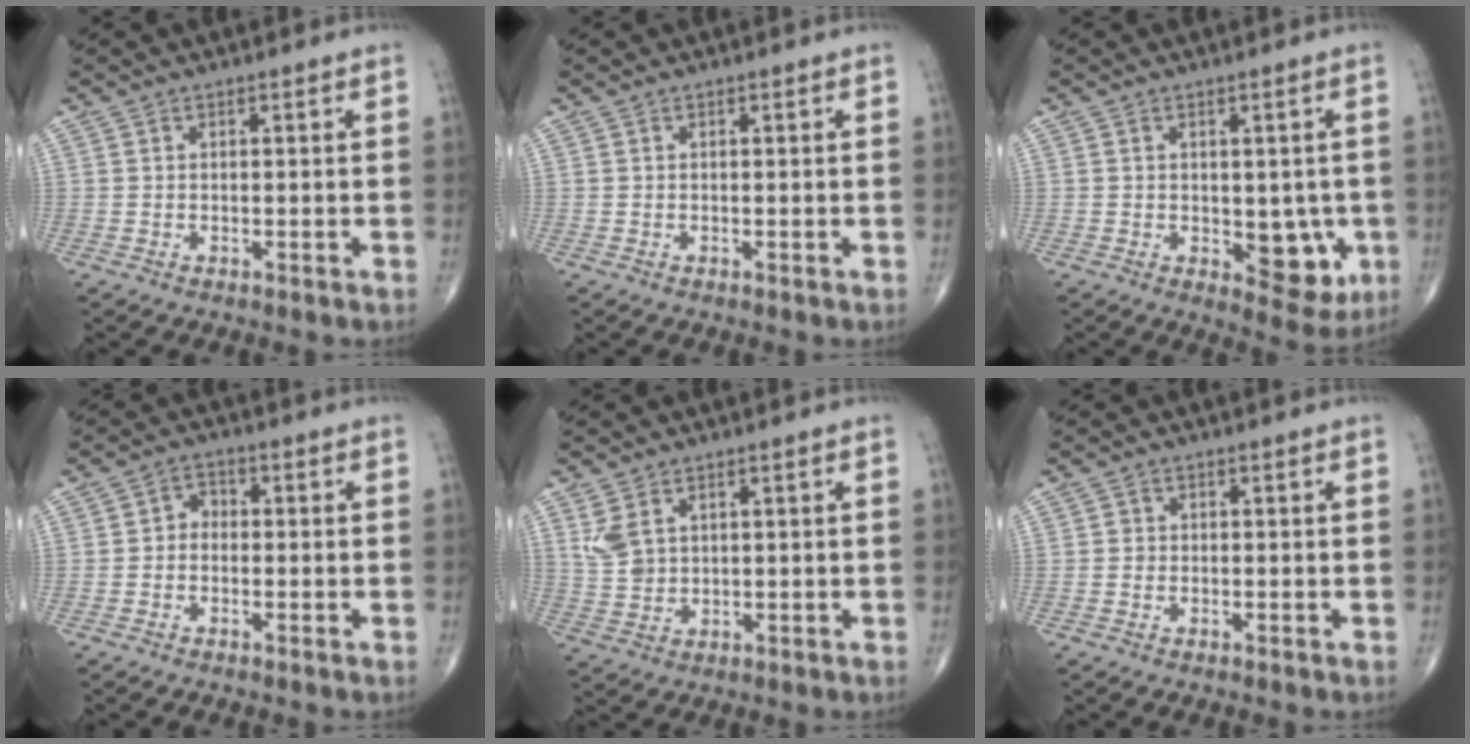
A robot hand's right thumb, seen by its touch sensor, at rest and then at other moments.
{"total": 0.0}
{"total": 8.4, "force": [-1.6, 4.7, 6.8], "torque": [-0.044, -0.010, -0.011]}
{"total": 2.9, "force": [-0.6, 2.3, 1.7], "torque": [-0.011, 0.015, -0.023]}
{"total": 4.8, "force": [2.1, 3.2, 2.8], "torque": [-0.053, -0.006, 0.054]}
{"total": 0.9, "force": [-0.1, 0.9, 0.2], "torque": [0.003, 0.003, -0.003]}